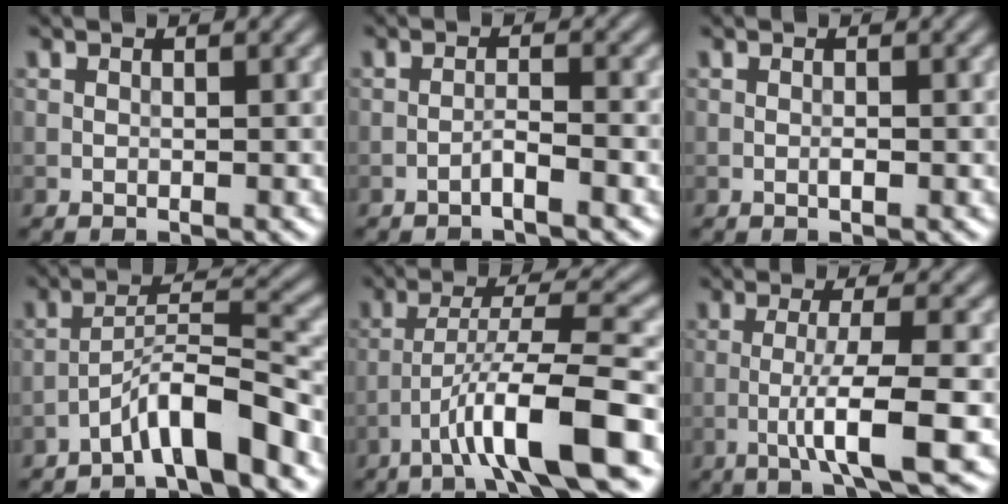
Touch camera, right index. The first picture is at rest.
{"total": 1.6, "force": [-1.1, 0.0, 1.2], "torque": [-0.020, 0.007, -0.023]}
{"total": 0.6, "force": [-0.2, 0.1, 0.5], "torque": [-0.012, -0.001, -0.004]}
{"total": 6.2, "force": [-4.3, 0.7, 4.4], "torque": [-0.073, 0.017, -0.077]}
{"total": 8.9, "force": [-4.7, 1.0, 7.5], "torque": [-0.123, 0.017, -0.079]}
{"total": 6.2, "force": [-2.0, 0.7, 5.8], "torque": [-0.095, 0.006, -0.039]}